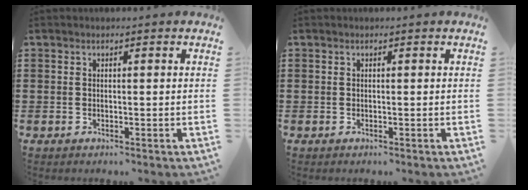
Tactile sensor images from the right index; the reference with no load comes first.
{"total": 0.0}